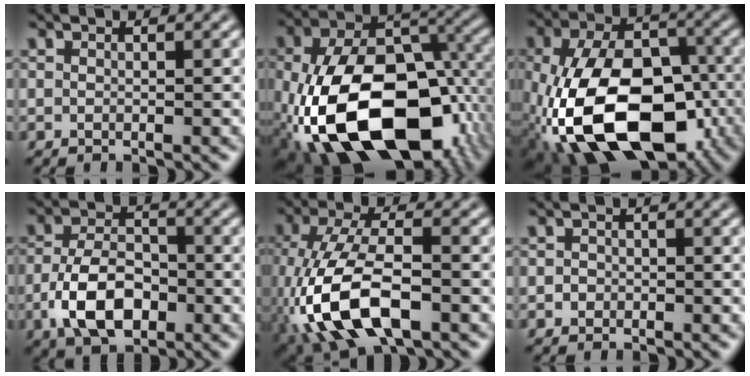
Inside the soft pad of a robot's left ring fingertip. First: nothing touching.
{"total": 17.8, "force": [-5.3, 10.6, 13.3], "torque": [-0.245, -0.030, -0.081]}
{"total": 15.0, "force": [-4.8, 8.8, 11.2], "torque": [-0.213, -0.020, -0.080]}
{"total": 6.7, "force": [-2.5, 3.9, 4.8], "torque": [-0.093, -0.001, -0.051]}
{"total": 11.6, "force": [-4.7, 5.3, 9.2], "torque": [-0.199, -0.002, -0.091]}
{"total": 0.8, "force": [-0.3, 0.7, 0.1], "torque": [0.003, -0.001, -0.007]}